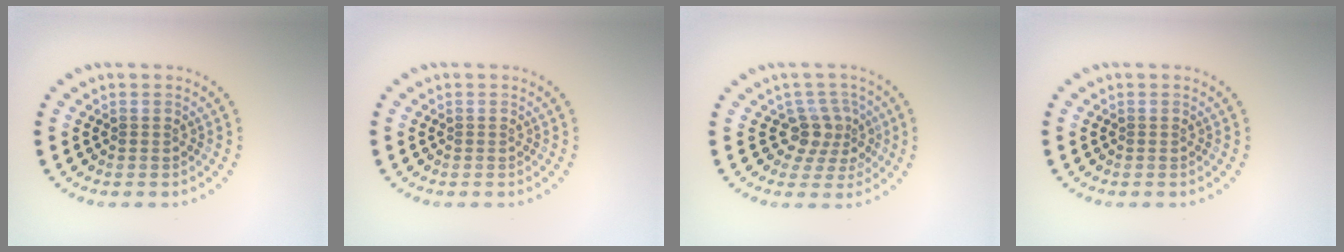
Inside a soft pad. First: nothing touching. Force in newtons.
{"total": 0.0}
{"total": 3.0, "press": 2.4, "slide": 1.8}
{"total": 0.0}